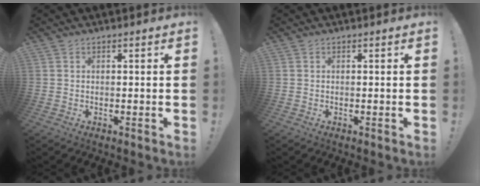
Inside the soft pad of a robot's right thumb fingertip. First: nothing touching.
{"total": 0.0}